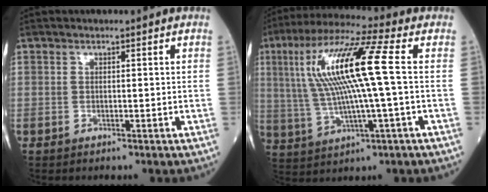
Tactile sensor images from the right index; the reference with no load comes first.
{"total": 15.5, "force": [2.3, 0.8, 15.3], "torque": [-0.312, 0.023, 0.041]}